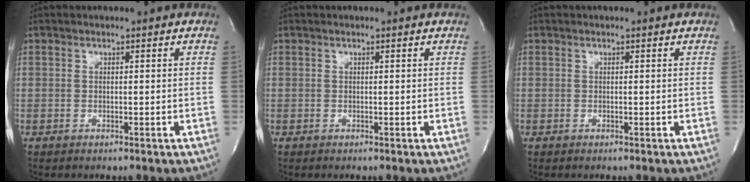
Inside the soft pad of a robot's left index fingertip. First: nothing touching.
{"total": 0.0}
{"total": 0.0}